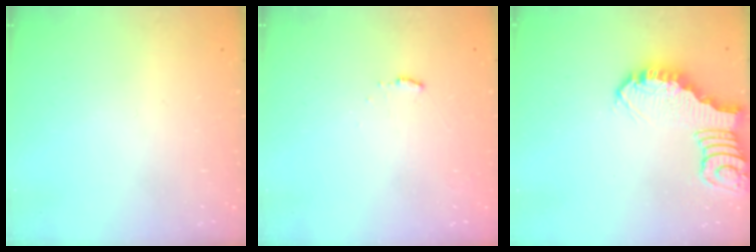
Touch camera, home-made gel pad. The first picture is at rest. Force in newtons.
{"total": 4.3, "press": 4.3, "slide": 0.4}
{"total": 3.1, "press": 3.1, "slide": 0.4}